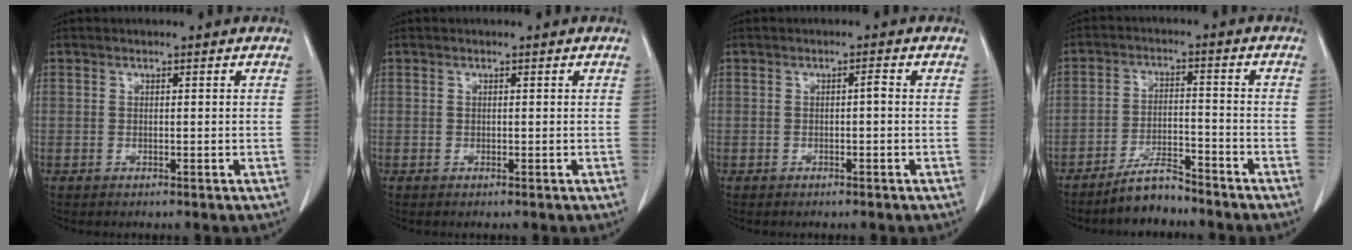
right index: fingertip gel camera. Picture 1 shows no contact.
{"total": 0.0}
{"total": 0.9, "force": [-0.1, 0.1, 0.9], "torque": [-0.013, 0.002, -0.001]}
{"total": 5.5, "force": [-5.0, 1.1, 1.9], "torque": [-0.035, -0.006, -0.092]}